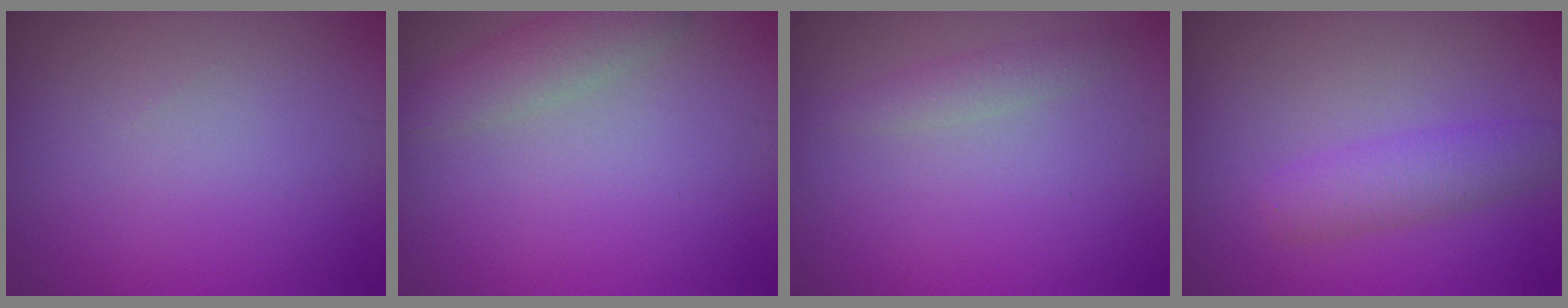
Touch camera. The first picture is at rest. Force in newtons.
{"total": 2.6, "press": 2.6, "slide": 0.1}
{"total": 1.3, "press": 1.3, "slide": 0.1}
{"total": 2.8, "press": 2.8, "slide": 0.1}